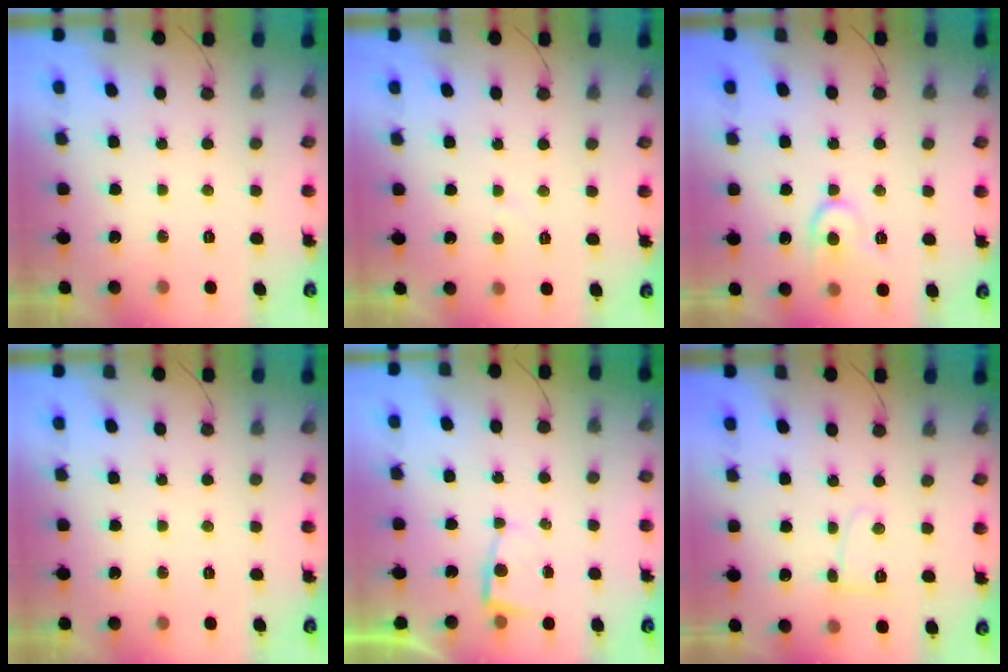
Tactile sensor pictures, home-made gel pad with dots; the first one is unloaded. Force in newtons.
{"total": 2.1, "press": 2.1, "slide": 0.2}
{"total": 11.2, "press": 11.2, "slide": 0.9}
{"total": 0.0}
{"total": 2.4, "press": 2.4, "slide": 0.3}
{"total": 5.0, "press": 4.9, "slide": 0.6}